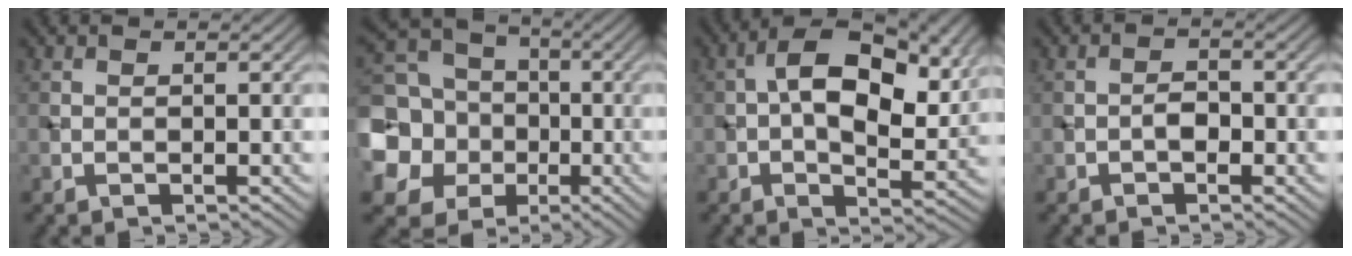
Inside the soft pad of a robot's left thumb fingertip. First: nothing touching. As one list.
[{"total": 16.1, "force": [-2.2, 14.7, 6.2], "torque": [-0.228, -0.018, -0.063]}, {"total": 12.0, "force": [2.4, 6.7, 9.7], "torque": [-0.166, 0.001, 0.038]}, {"total": 1.6, "force": [-0.7, 1.0, 1.1], "torque": [-0.017, 0.004, -0.015]}]